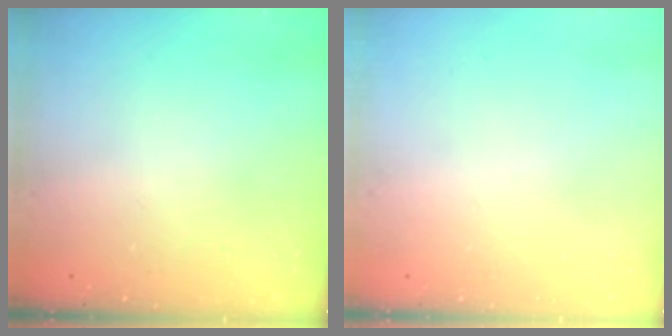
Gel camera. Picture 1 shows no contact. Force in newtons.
{"total": 0.0}